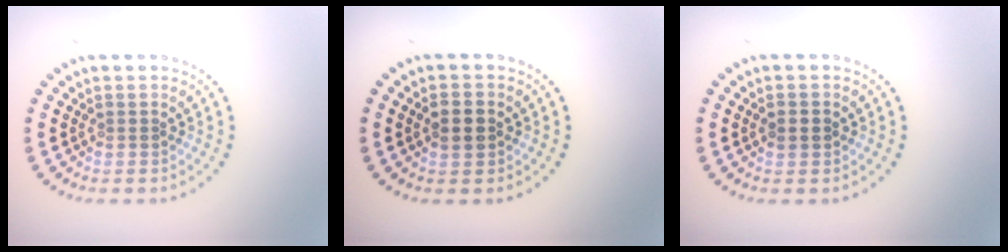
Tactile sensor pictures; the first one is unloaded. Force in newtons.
{"total": 2.3, "press": 2.3, "slide": 0.2}
{"total": 1.8, "press": 1.8, "slide": 0.1}